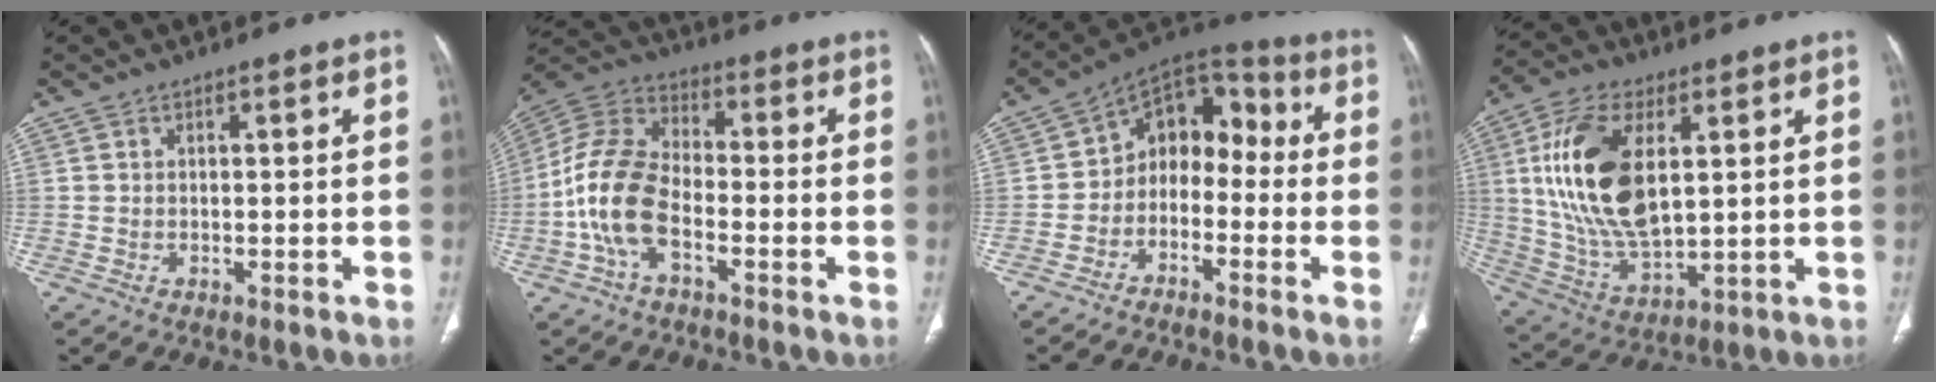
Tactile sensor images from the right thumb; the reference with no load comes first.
{"total": 13.2, "force": [-4.0, 7.3, 10.3], "torque": [-0.216, 0.035, -0.085]}
{"total": 10.9, "force": [-3.0, 8.1, 6.6], "torque": [-0.063, 0.070, -0.070]}
{"total": 19.2, "force": [4.4, 9.6, 16.0], "torque": [-0.312, -0.015, 0.089]}